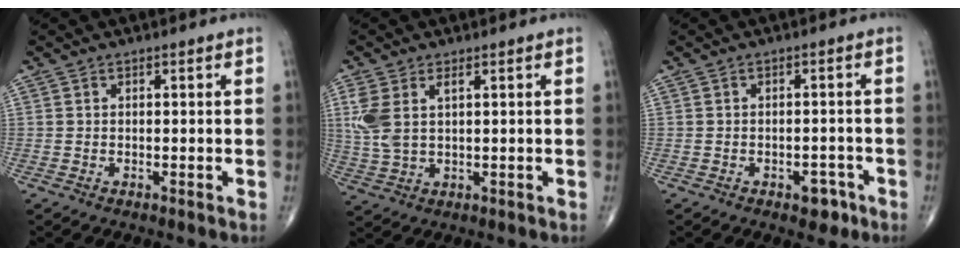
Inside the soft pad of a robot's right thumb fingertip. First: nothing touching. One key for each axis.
{"total": 6.8, "fx": 2.1, "fy": 3.4, "fz": 5.5, "tx": -0.141, "ty": 0.005, "tz": 0.051}
{"total": 3.5, "fx": -2.0, "fy": 2.1, "fz": 2.1, "tx": -0.011, "ty": 0.014, "tz": -0.023}